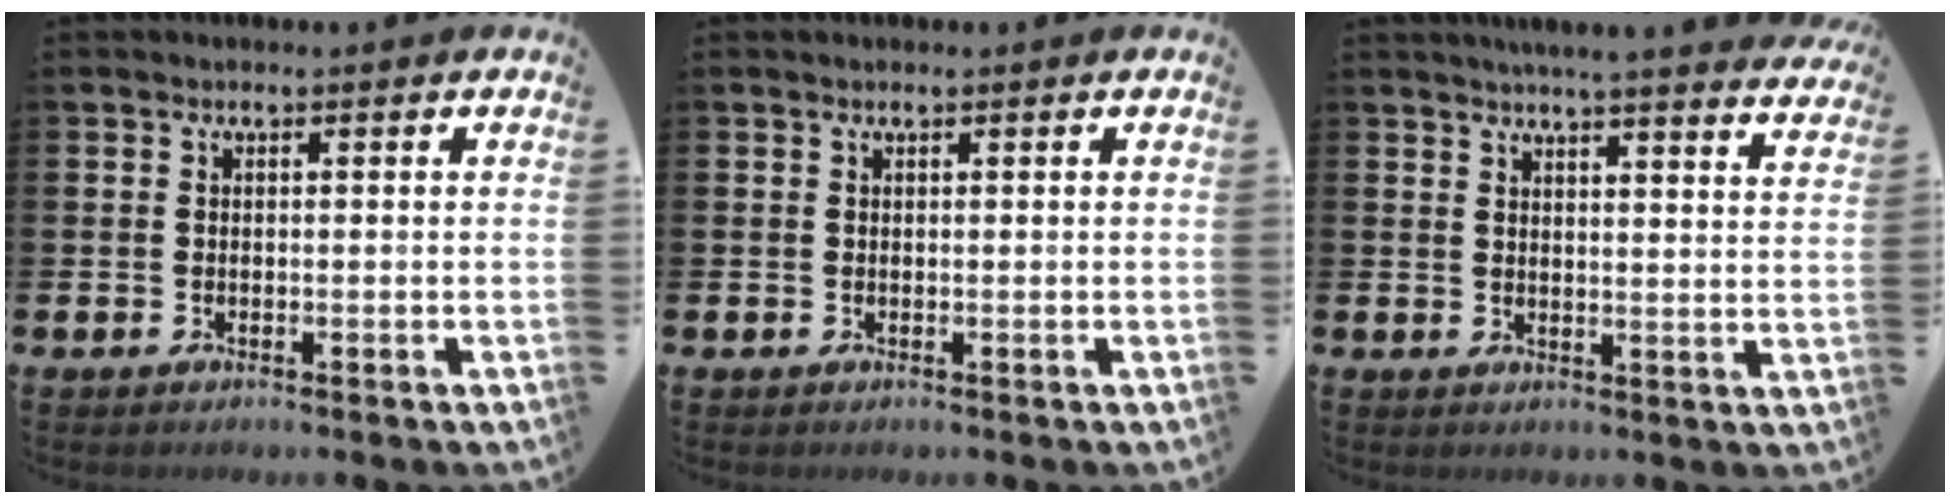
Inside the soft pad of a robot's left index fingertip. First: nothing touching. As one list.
[{"total": 0.0}, {"total": 4.9, "force": [4.7, -0.7, 1.1], "torque": [-0.024, -0.030, 0.081]}]